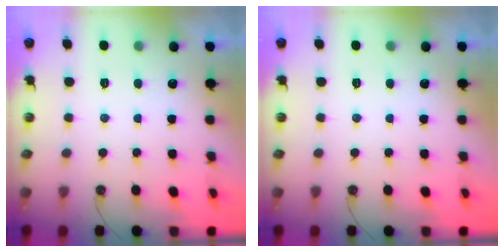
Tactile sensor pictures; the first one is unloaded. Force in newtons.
{"total": 0.0}